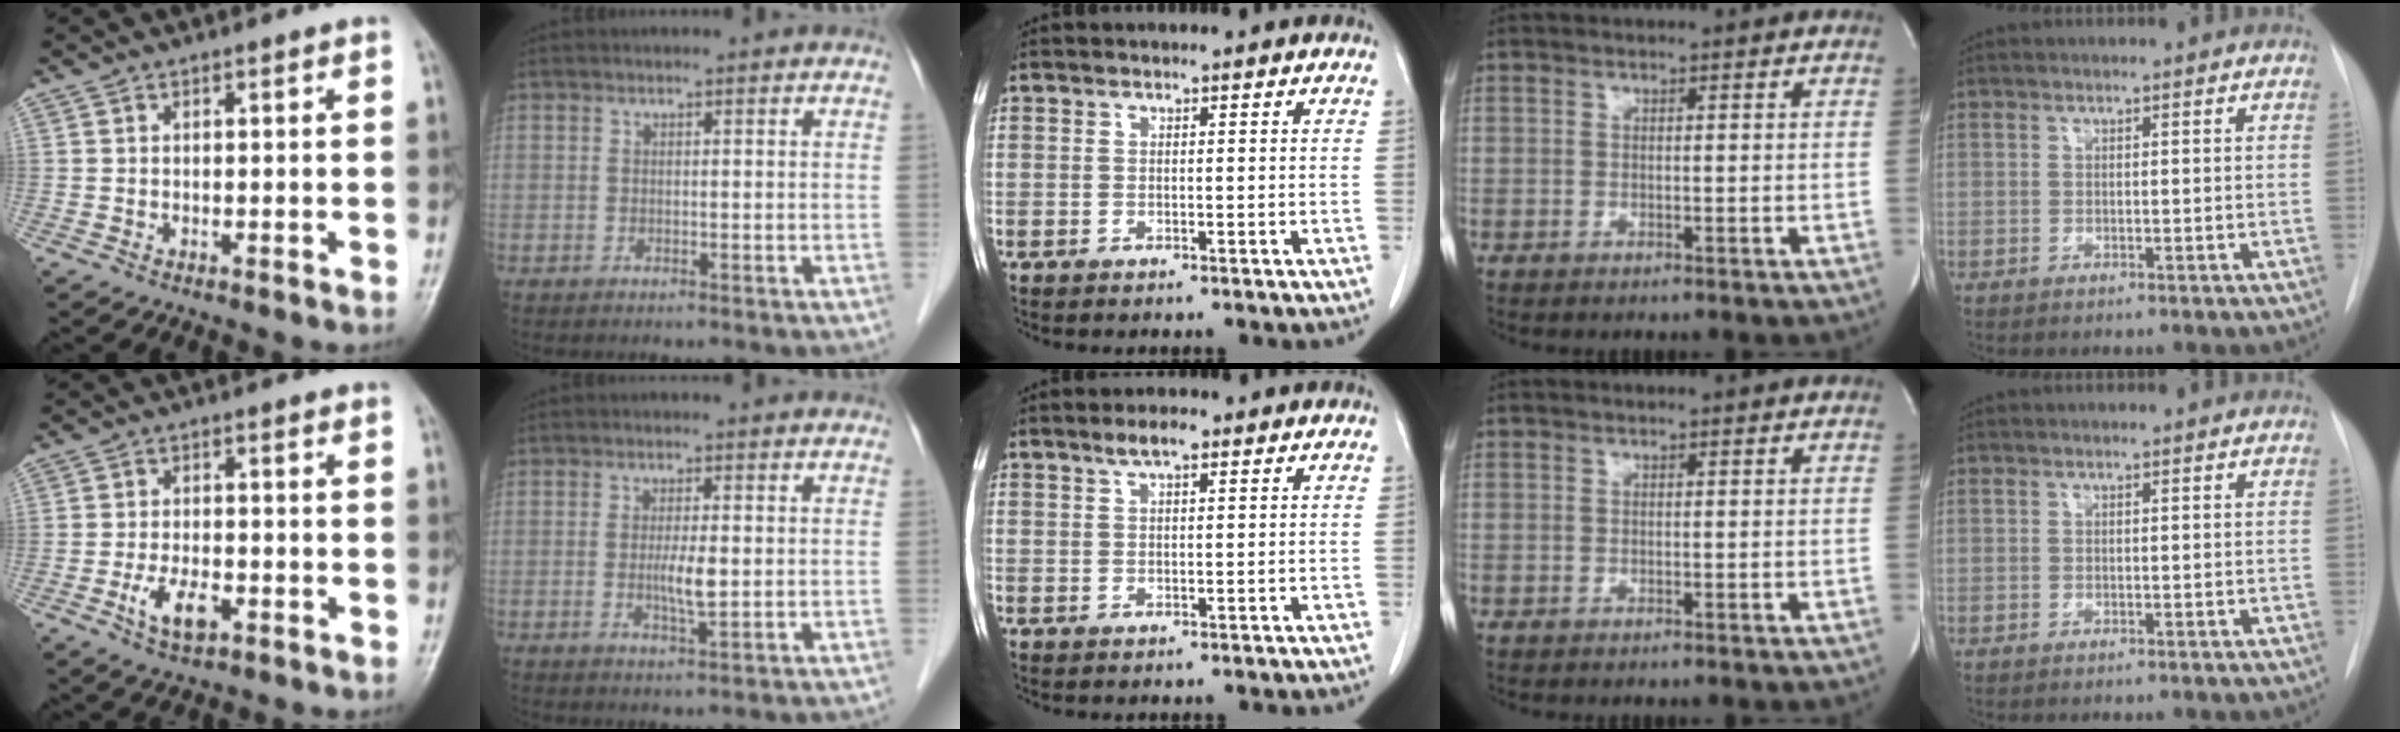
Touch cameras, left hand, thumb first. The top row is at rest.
{"thumb": {"total": 6.0, "force": [-2.5, 3.0, 4.5], "torque": [-0.083, 0.009, -0.044]}, "index": {"total": 3.7, "force": [-0.1, 0.5, 3.6], "torque": [-0.067, -0.005, 0.000]}, "middle": {"total": 2.9, "force": [1.9, 0.6, 2.1], "torque": [-0.041, 0.007, 0.034]}}